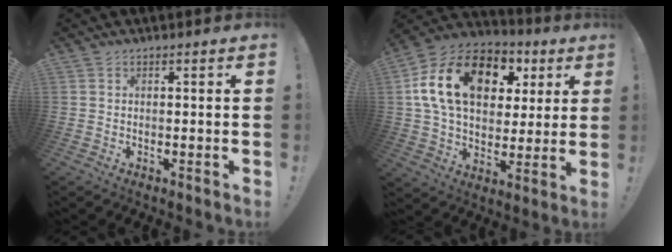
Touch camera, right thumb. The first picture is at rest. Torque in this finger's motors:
{"motor_torque": [2.48, 2.54, 1.48, 0.45, 0.27]}